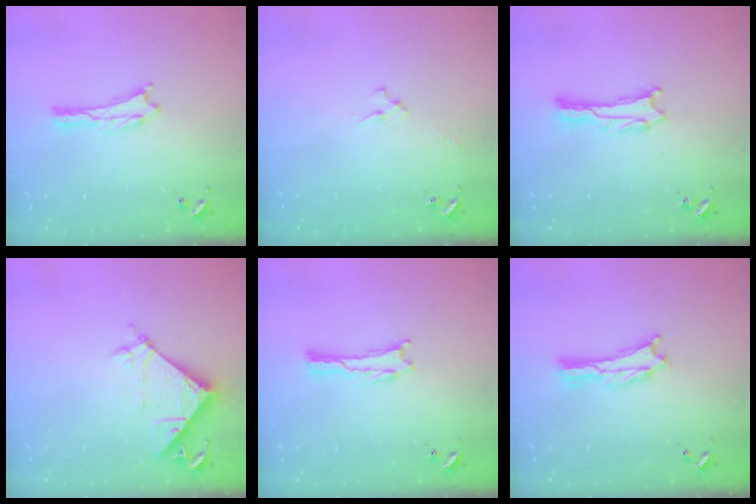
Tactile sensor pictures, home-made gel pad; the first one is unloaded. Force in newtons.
{"total": 2.4, "press": 2.4, "slide": 0.3}
{"total": 0.9, "press": 0.8, "slide": 0.1}
{"total": 8.7, "press": 8.7, "slide": 0.4}
{"total": 0.0}
{"total": 0.8, "press": 0.7, "slide": 0.2}